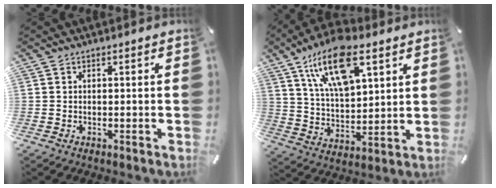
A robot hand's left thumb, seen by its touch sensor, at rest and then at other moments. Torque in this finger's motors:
{"motor_torque": [2.21, 2.28, 1.90, -0.87, 0.26]}